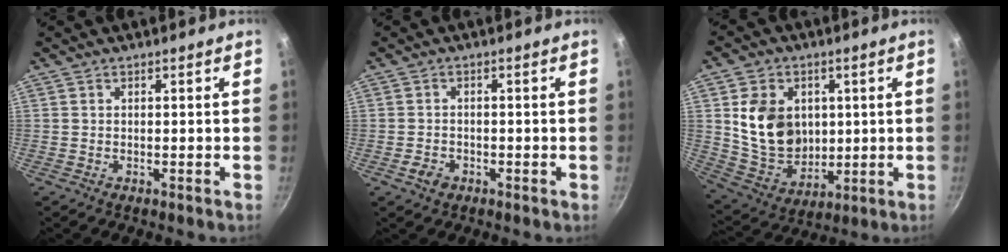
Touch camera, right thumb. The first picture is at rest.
{"total": 2.6, "force": [-1.3, 1.9, 1.3], "torque": [-0.022, 0.014, -0.021]}
{"total": 15.0, "force": [2.6, 11.8, 8.8], "torque": [-0.129, -0.016, 0.061]}